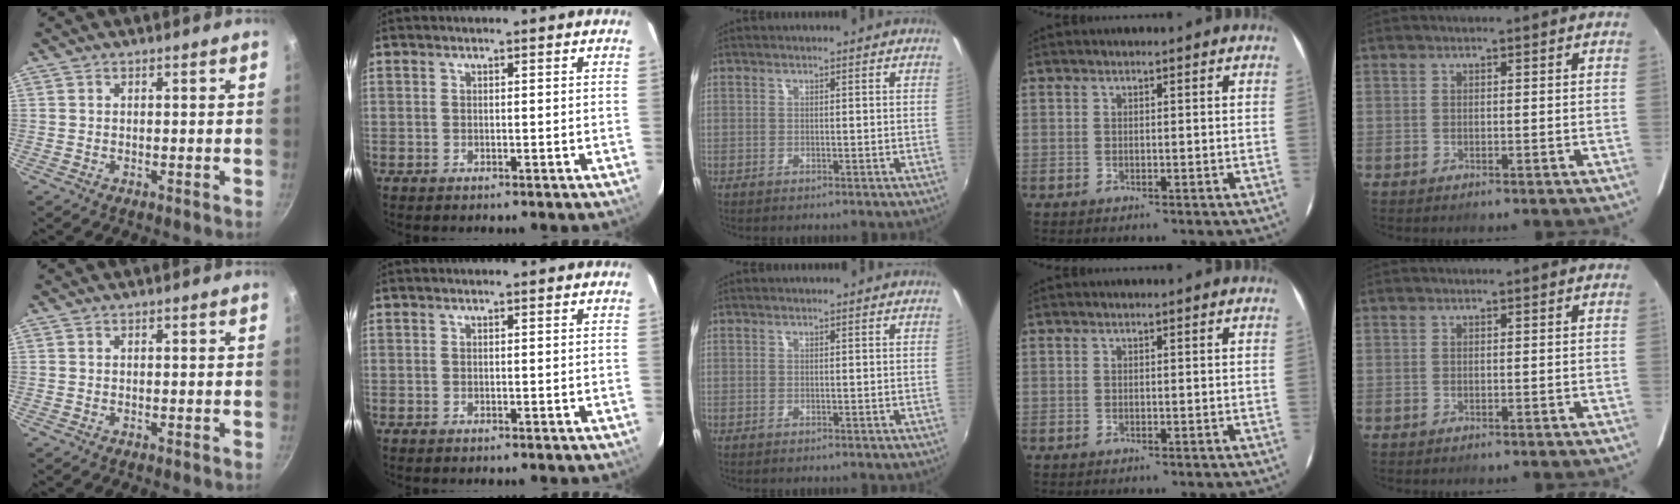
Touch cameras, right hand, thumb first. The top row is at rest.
{}